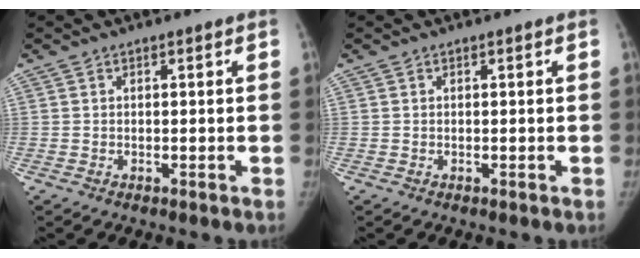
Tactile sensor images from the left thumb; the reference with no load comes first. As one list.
[{"total": 0.0}]